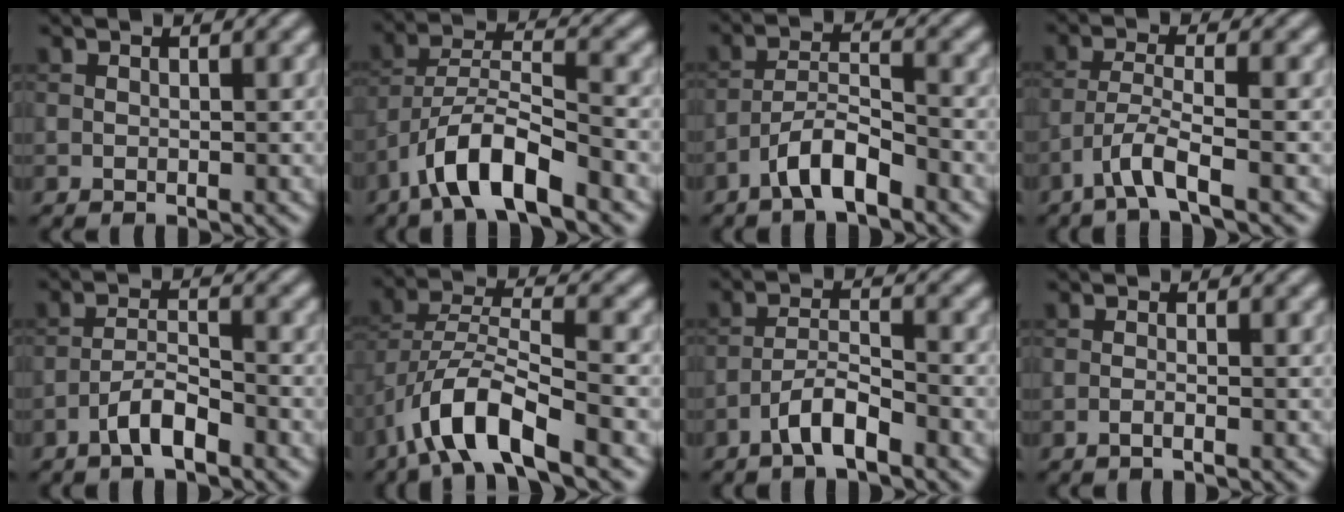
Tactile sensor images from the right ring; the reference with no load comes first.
{"total": 7.0, "force": [-4.5, 1.9, 5.0], "torque": [-0.087, 0.010, -0.083]}
{"total": 4.4, "force": [-3.1, 1.1, 3.0], "torque": [-0.053, 0.012, -0.065]}
{"total": 3.7, "force": [-2.4, 0.4, 2.8], "torque": [-0.056, 0.007, -0.057]}
{"total": 3.3, "force": [-2.2, 0.8, 2.3], "torque": [-0.045, 0.010, -0.047]}
{"total": 7.6, "force": [-4.4, 2.4, 5.7], "torque": [-0.103, 0.004, -0.087]}
{"total": 3.6, "force": [-2.5, 0.8, 2.5], "torque": [-0.048, 0.011, -0.053]}
{"total": 1.0, "force": [-0.5, 0.3, 0.8], "torque": [-0.011, 0.000, -0.013]}